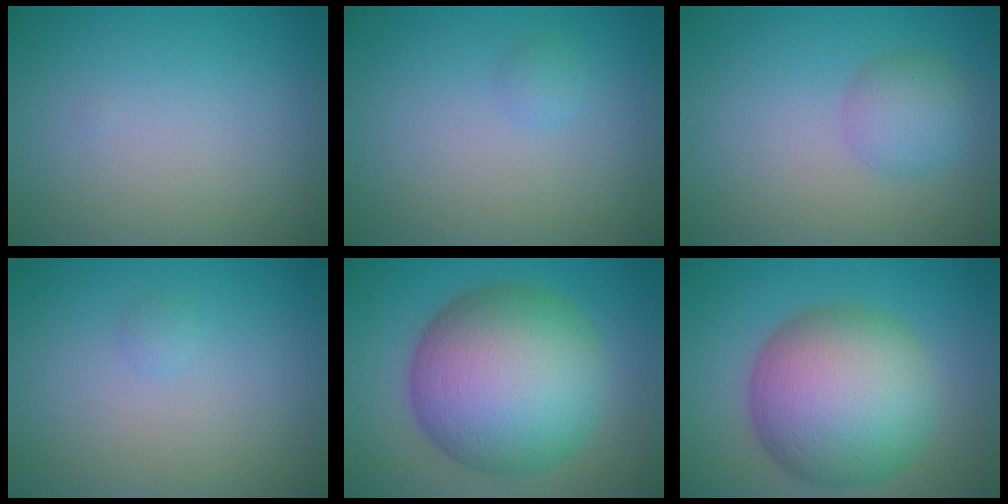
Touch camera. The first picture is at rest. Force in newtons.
{"total": 0.8, "press": 0.8, "slide": 0.1}
{"total": 2.8, "press": 2.8, "slide": 0.0}
{"total": 0.5, "press": 0.5, "slide": 0.0}
{"total": 15.0, "press": 15.0, "slide": 0.3}
{"total": 12.2, "press": 12.2, "slide": 0.4}